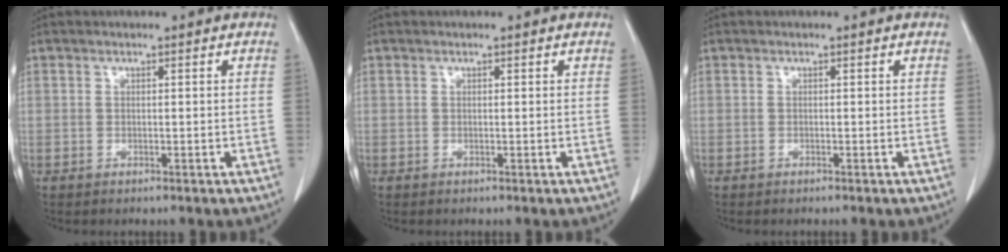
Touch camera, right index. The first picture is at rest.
{"total": 0.0}
{"total": 0.0}